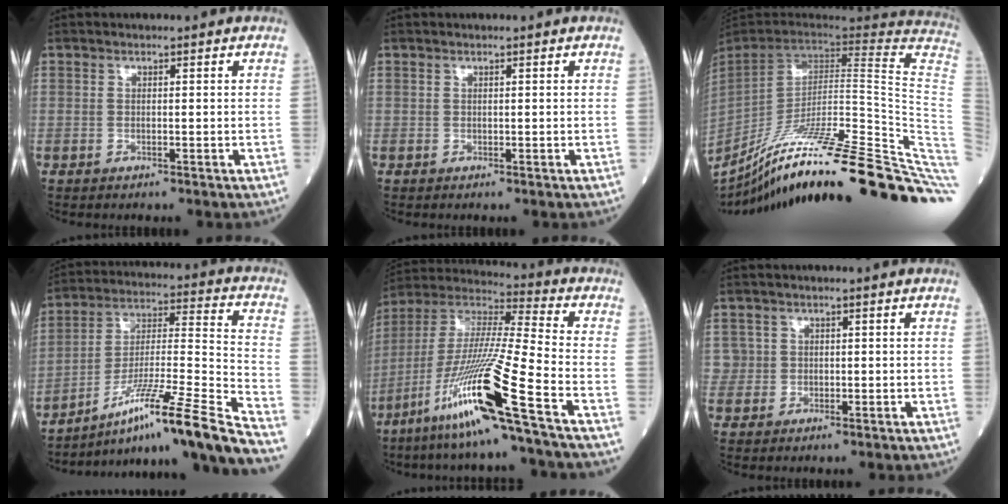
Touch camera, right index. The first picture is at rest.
{"total": 0.0}
{"total": 36.3, "force": [-25.5, -0.1, 25.8], "torque": [-0.229, -0.037, -0.370]}
{"total": 18.8, "force": [-14.9, -2.9, 11.1], "torque": [-0.167, -0.002, -0.249]}
{"total": 19.3, "force": [-9.8, -1.3, 16.6], "torque": [-0.360, -0.046, -0.195]}
{"total": 2.4, "force": [0.5, 2.3, -0.3], "torque": [0.025, 0.005, 0.005]}